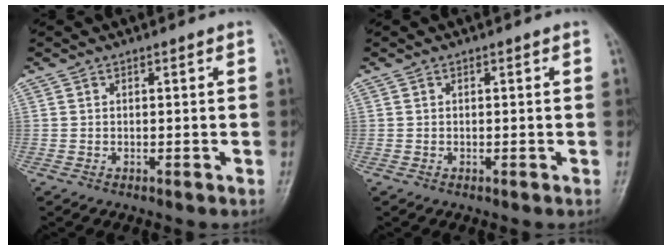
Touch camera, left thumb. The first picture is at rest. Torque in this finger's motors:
{"motor_torque": [-0.38, -0.29, 0.01, 0.10, -0.01]}